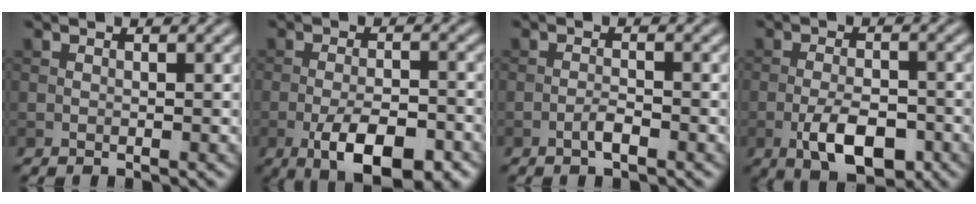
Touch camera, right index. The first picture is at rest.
{"total": 7.5, "force": [-3.7, 2.8, 5.9], "torque": [-0.096, -0.004, -0.059]}
{"total": 1.5, "force": [-0.9, 0.3, 1.2], "torque": [-0.022, 0.003, -0.020]}
{"total": 5.7, "force": [-2.5, 2.5, 4.5], "torque": [-0.079, -0.002, -0.045]}